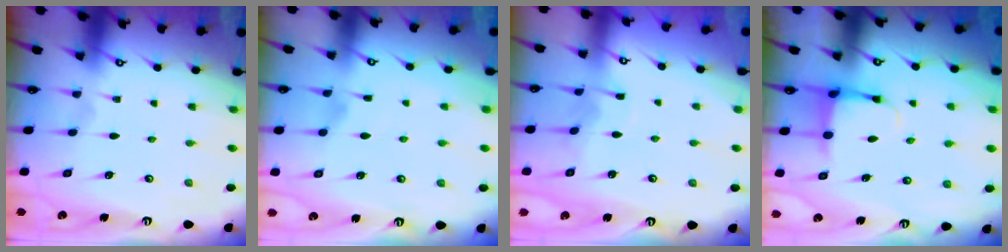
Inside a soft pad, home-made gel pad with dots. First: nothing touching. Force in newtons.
{"total": 2.2, "press": 2.2, "slide": 0.5}
{"total": 3.3, "press": 3.3, "slide": 0.2}
{"total": 3.9, "press": 3.7, "slide": 1.3}